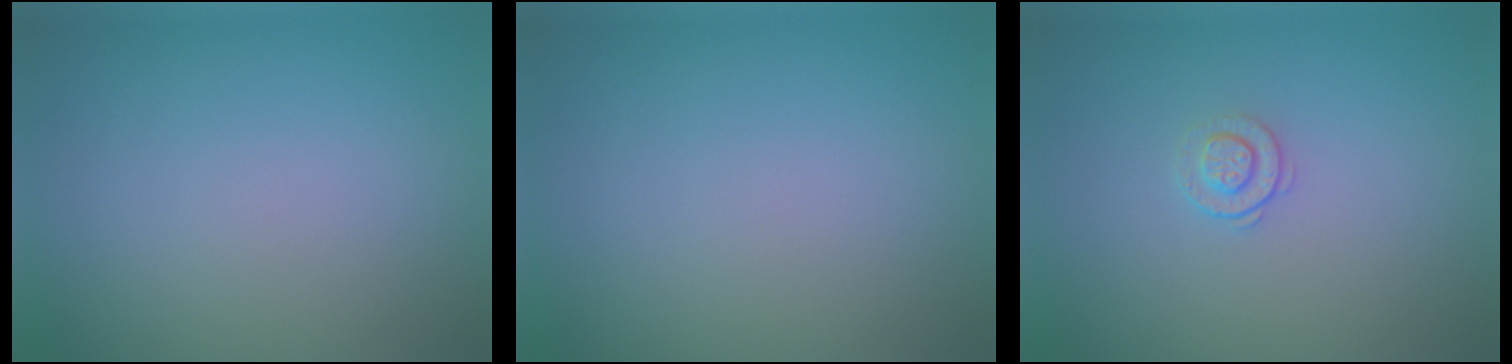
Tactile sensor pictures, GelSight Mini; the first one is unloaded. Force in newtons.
{"total": 0.0}
{"total": 1.2, "press": 0.9, "slide": 0.8}